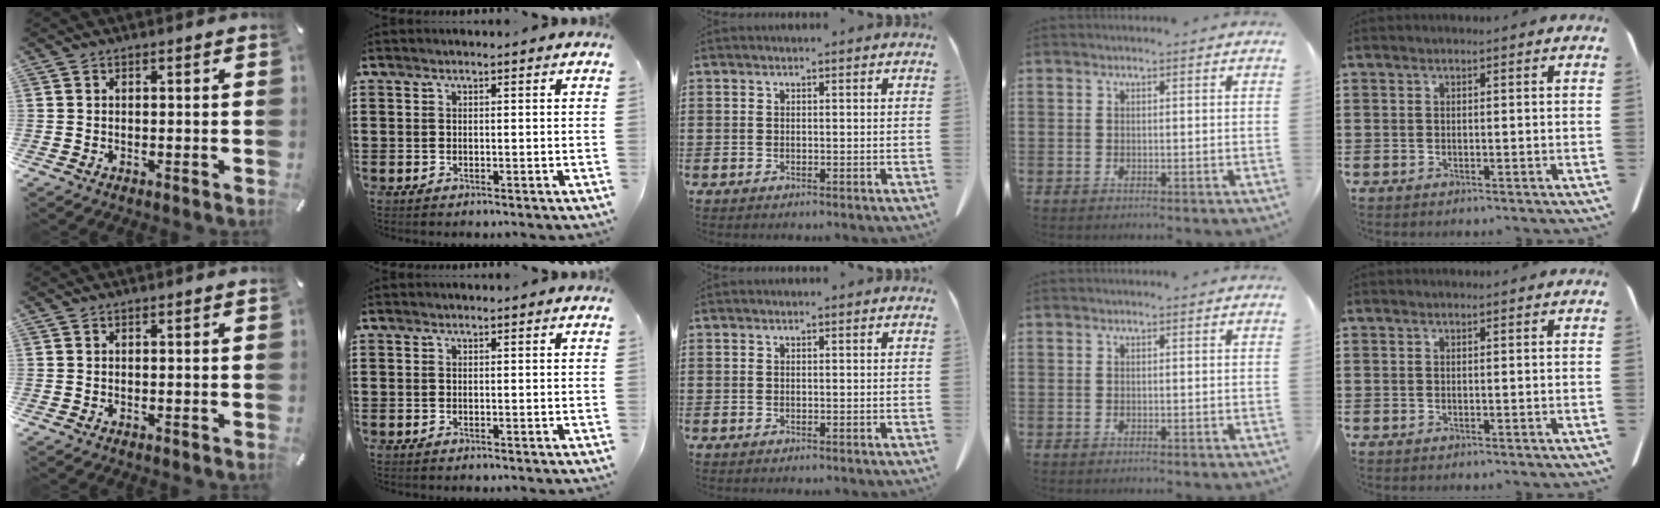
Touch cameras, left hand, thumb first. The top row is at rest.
{}